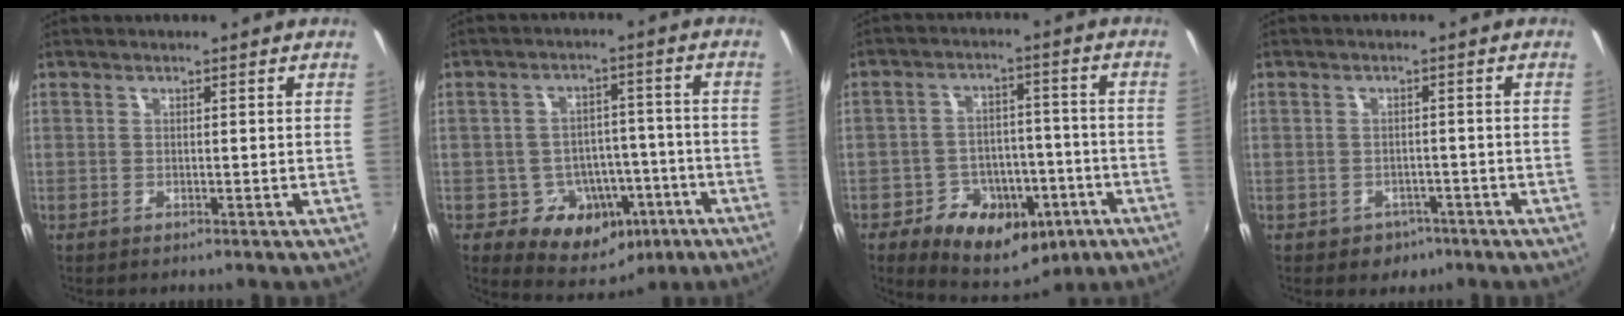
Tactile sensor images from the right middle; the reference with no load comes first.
{"total": 12.4, "force": [-5.4, 9.8, 5.4], "torque": [-0.101, 0.027, -0.050]}
{"total": 15.5, "force": [-7.8, 10.9, 7.7], "torque": [-0.159, 0.019, -0.098]}
{"total": 4.2, "force": [-2.3, 3.3, 1.0], "torque": [-0.031, -0.003, -0.028]}